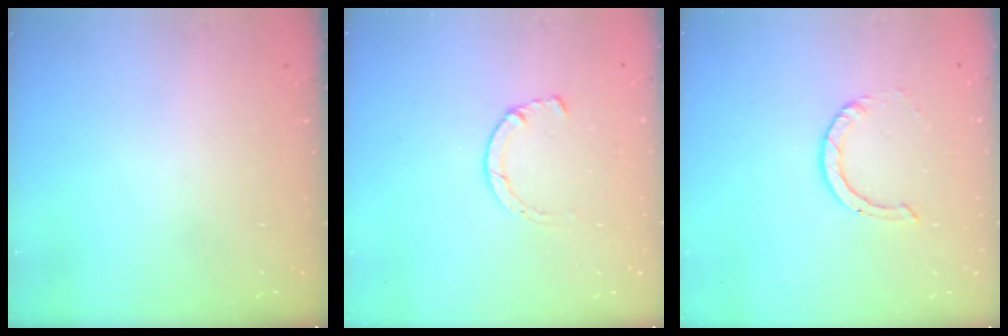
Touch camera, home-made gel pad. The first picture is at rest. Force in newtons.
{"total": 1.5, "press": 1.5, "slide": 0.3}
{"total": 2.2, "press": 2.2, "slide": 0.2}